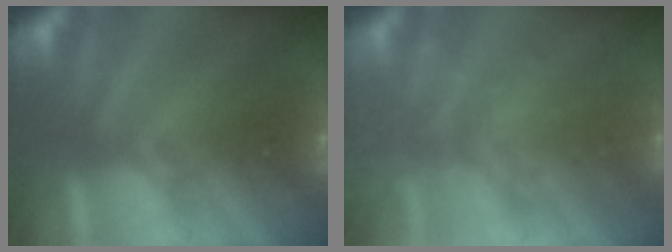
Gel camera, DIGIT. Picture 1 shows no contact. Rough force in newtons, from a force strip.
{"total": 1.7}